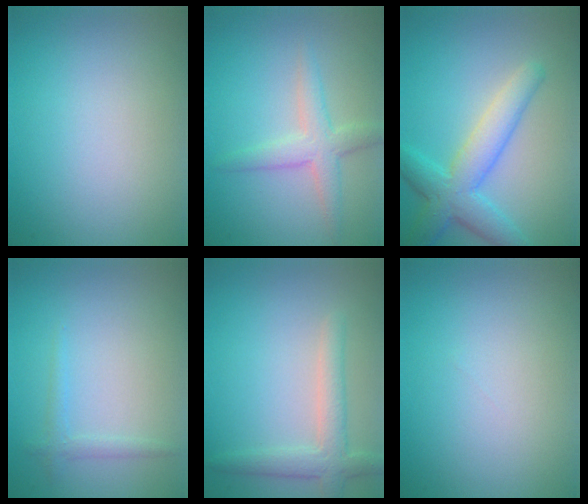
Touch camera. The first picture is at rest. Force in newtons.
{"total": 2.9, "press": 2.9, "slide": 0.1}
{"total": 5.2, "press": 5.2, "slide": 0.1}
{"total": 1.1, "press": 1.1, "slide": 0.1}
{"total": 3.0, "press": 3.0, "slide": 0.2}
{"total": 0.0}